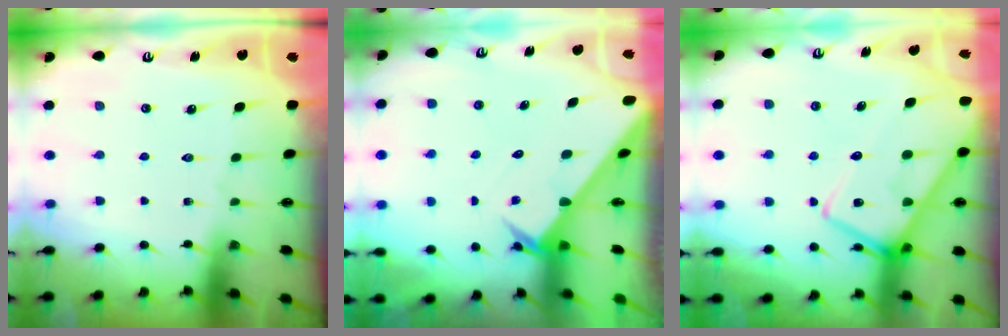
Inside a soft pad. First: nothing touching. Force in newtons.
{"total": 2.9, "press": 2.9, "slide": 0.2}
{"total": 15.0, "press": 14.9, "slide": 1.3}